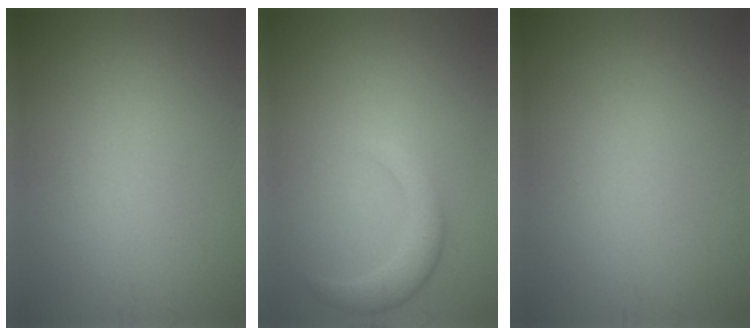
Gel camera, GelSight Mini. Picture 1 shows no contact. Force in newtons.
{"total": 2.8, "press": 2.8, "slide": 0.3}
{"total": 0.0}